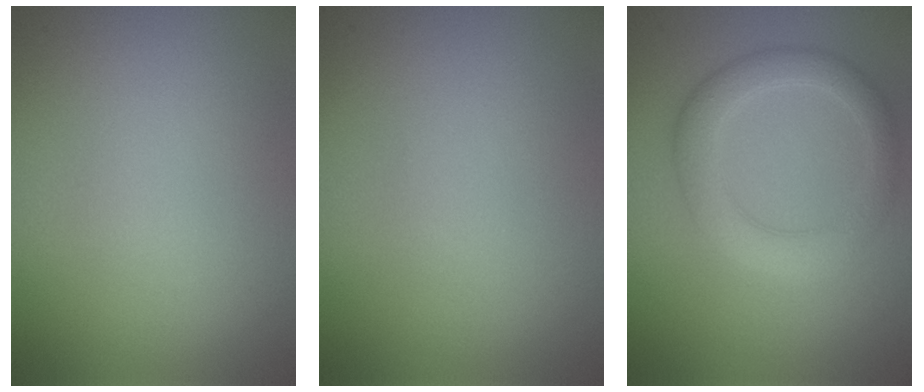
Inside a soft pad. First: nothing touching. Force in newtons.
{"total": 0.0}
{"total": 3.8, "press": 3.8, "slide": 0.3}